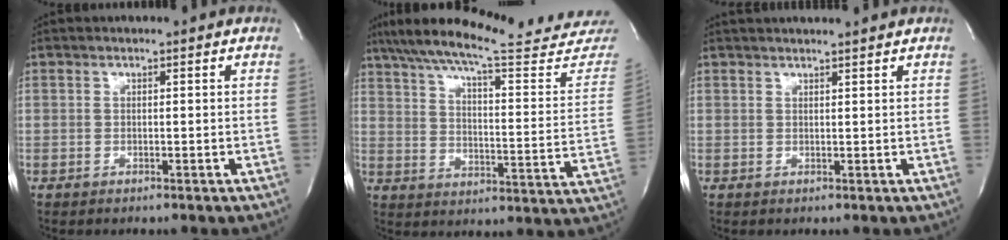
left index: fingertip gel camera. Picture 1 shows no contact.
{"total": 27.7, "force": [24.8, 2.5, 12.1], "torque": [-0.190, -0.062, 0.320]}
{"total": 6.9, "force": [6.5, -0.3, 2.4], "torque": [-0.034, 0.023, 0.080]}